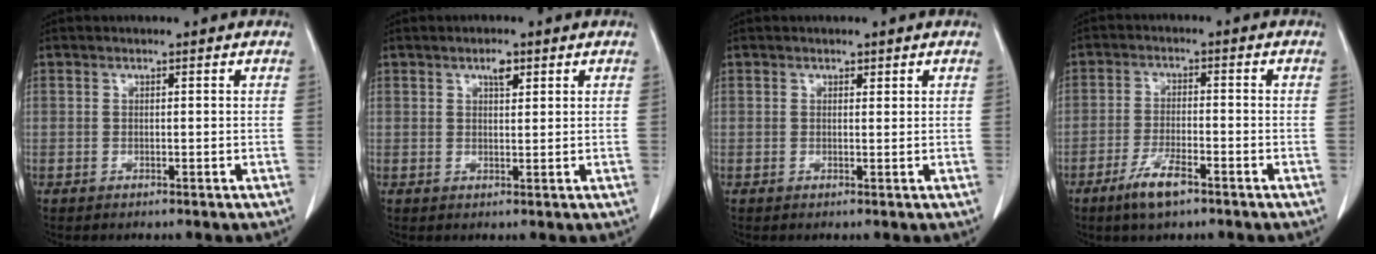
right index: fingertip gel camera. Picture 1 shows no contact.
{"total": 2.6, "force": [1.4, 1.1, 1.8], "torque": [-0.034, 0.001, 0.026]}
{"total": 1.0, "force": [0.6, 0.7, 0.4], "torque": [-0.007, 0.004, 0.012]}
{"total": 6.2, "force": [-4.0, 1.6, 4.5], "torque": [-0.091, -0.006, -0.070]}